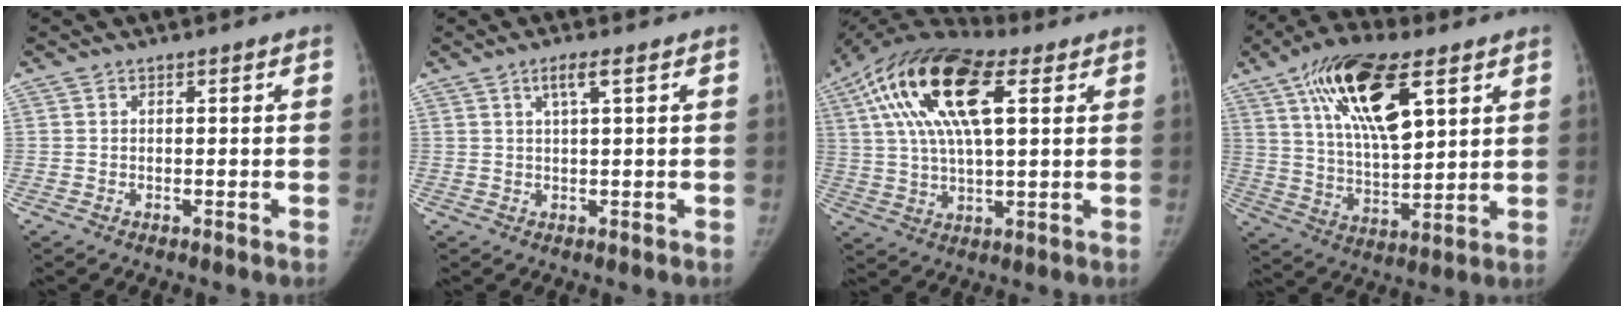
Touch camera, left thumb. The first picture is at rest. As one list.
[{"total": 2.8, "force": [1.2, 0.0, 2.5], "torque": [-0.054, 0.004, 0.025]}, {"total": 20.7, "force": [7.2, 8.6, 17.4], "torque": [-0.339, 0.019, 0.122]}, {"total": 19.3, "force": [8.8, 8.0, 15.2], "torque": [-0.248, -0.023, 0.157]}]